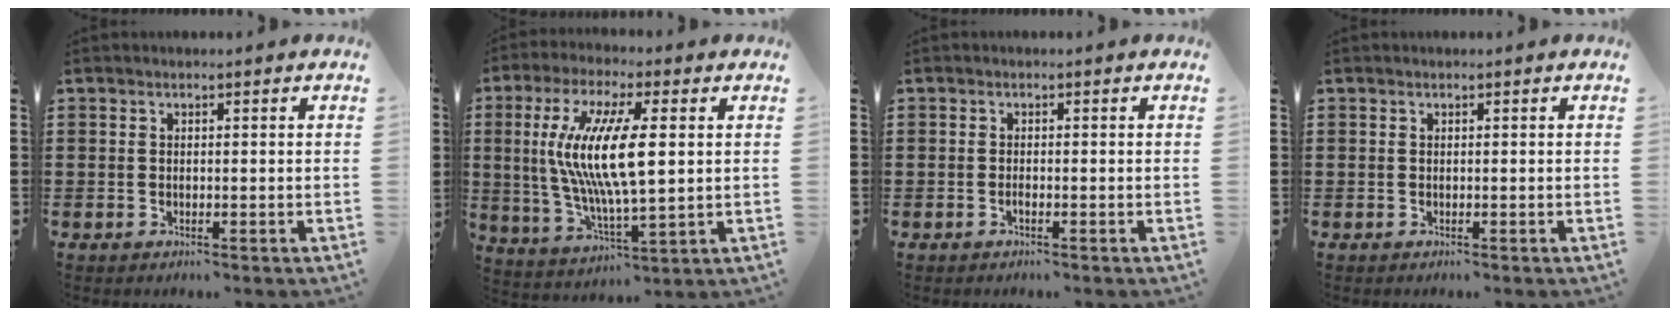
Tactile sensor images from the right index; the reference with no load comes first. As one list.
[{"total": 11.9, "force": [1.7, 3.3, 11.3], "torque": [-0.241, -0.005, 0.023]}, {"total": 0.8, "force": [-0.5, 0.1, 0.6], "torque": [-0.012, -0.004, -0.008]}, {"total": 0.0}]